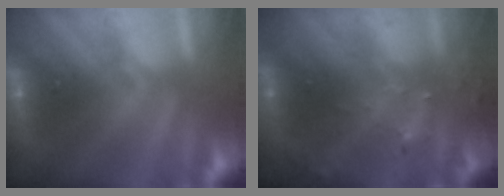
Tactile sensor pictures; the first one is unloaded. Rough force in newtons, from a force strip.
{"total": 7.3}